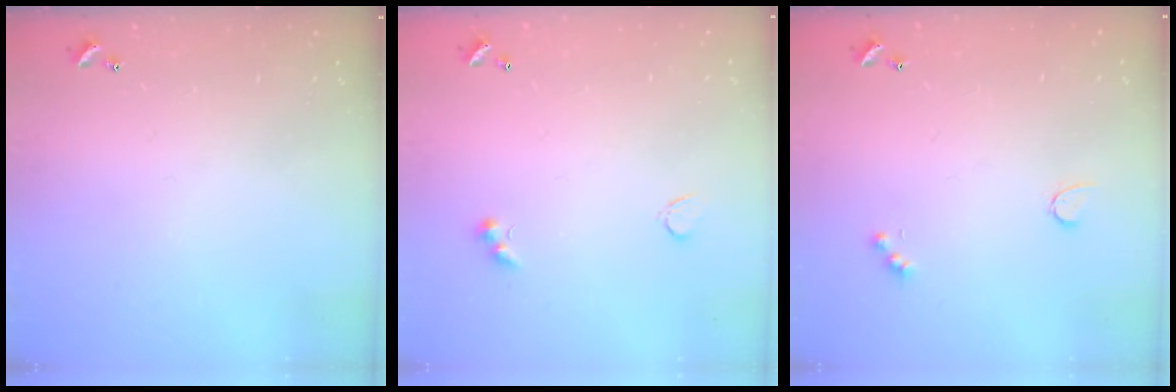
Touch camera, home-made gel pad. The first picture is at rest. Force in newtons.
{"total": 3.7, "press": 3.7, "slide": 0.7}
{"total": 2.6, "press": 2.5, "slide": 0.5}